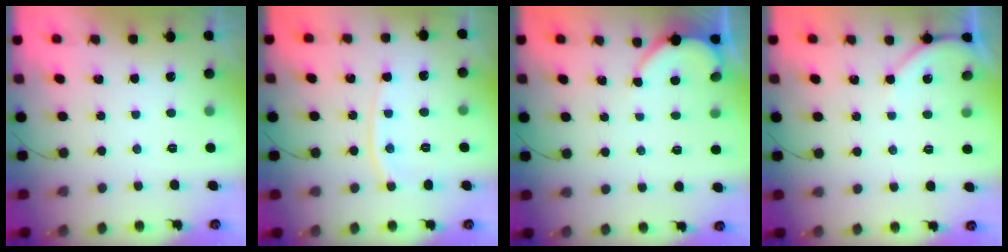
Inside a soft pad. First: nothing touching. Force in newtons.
{"total": 7.8, "press": 7.7, "slide": 1.0}
{"total": 2.9, "press": 2.8, "slide": 0.4}
{"total": 4.6, "press": 4.6, "slide": 0.7}